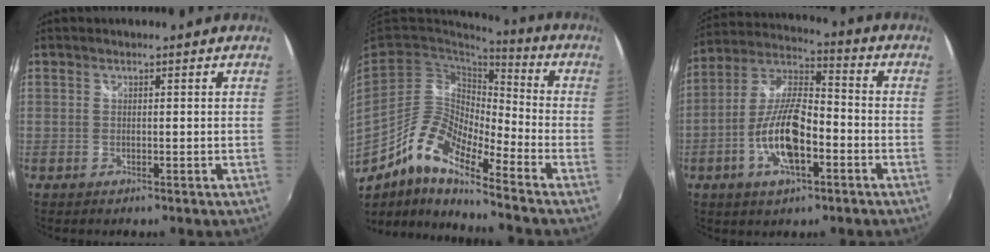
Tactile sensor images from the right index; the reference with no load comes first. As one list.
[{"total": 13.6, "force": [-8.9, 3.2, 9.8], "torque": [-0.175, 0.001, -0.178]}, {"total": 14.0, "force": [-4.8, 5.0, 12.1], "torque": [-0.250, -0.002, -0.092]}]